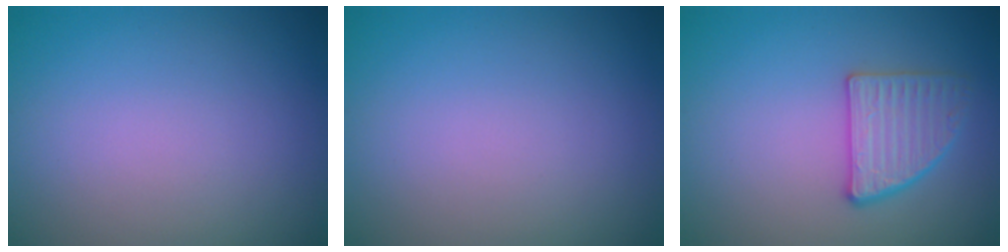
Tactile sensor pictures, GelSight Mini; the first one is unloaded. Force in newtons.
{"total": 0.0}
{"total": 2.8, "press": 2.8, "slide": 0.3}